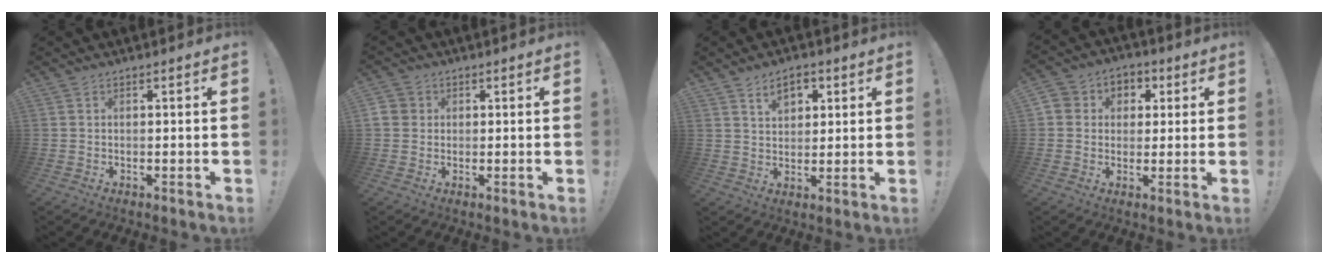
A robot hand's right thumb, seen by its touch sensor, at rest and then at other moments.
{"total": 3.8, "force": [0.7, 3.5, 1.3], "torque": [-0.024, 0.006, 0.015]}
{"total": 6.9, "force": [3.7, 4.6, 3.6], "torque": [-0.050, -0.006, 0.065]}
{"total": 6.6, "force": [-0.4, 6.3, 1.9], "torque": [-0.022, 0.010, -0.003]}